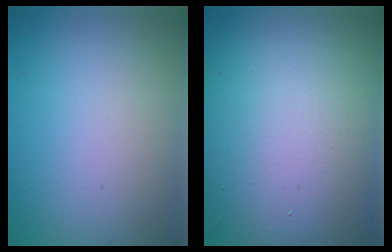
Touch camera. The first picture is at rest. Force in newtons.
{"total": 17.2, "press": 17.2, "slide": 1.1}